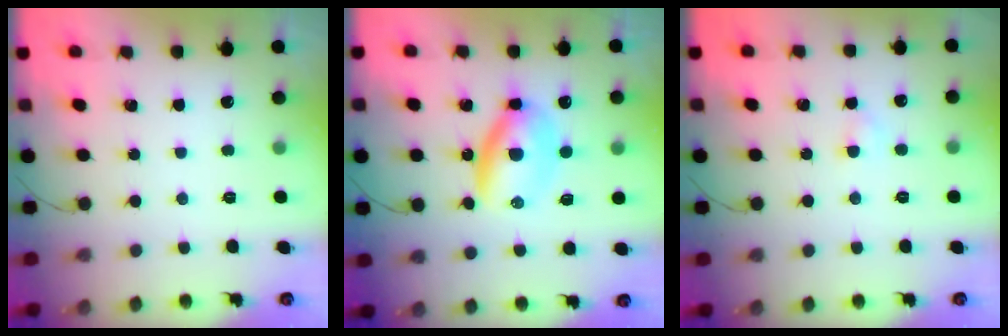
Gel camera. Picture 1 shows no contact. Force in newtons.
{"total": 7.0, "press": 7.0, "slide": 0.9}
{"total": 2.7, "press": 2.4, "slide": 1.1}